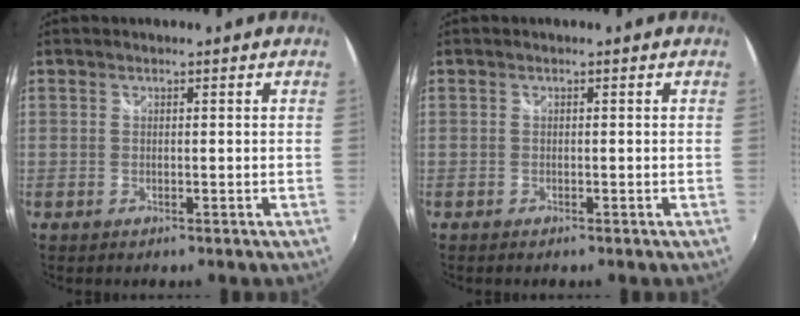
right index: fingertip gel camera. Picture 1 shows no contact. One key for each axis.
{"total": 0.6, "fx": -0.5, "fy": 0.3, "fz": 0.2, "tx": -0.006, "ty": -0.003, "tz": -0.011}